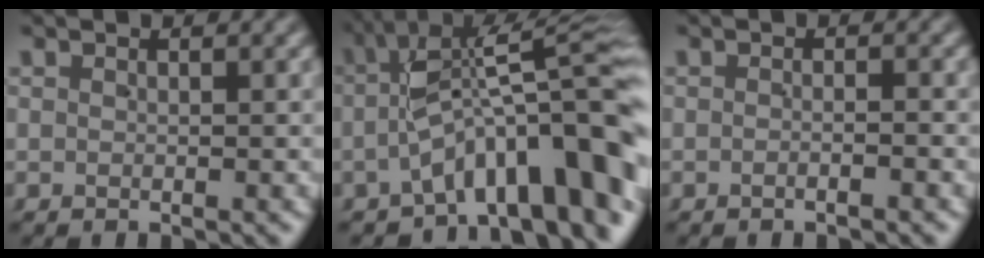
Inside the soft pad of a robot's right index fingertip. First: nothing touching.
{"total": 13.1, "force": [-2.6, 5.6, 11.5], "torque": [-0.157, -0.003, -0.032]}
{"total": 0.9, "force": [-0.8, 0.1, 0.4], "torque": [-0.001, 0.007, -0.022]}